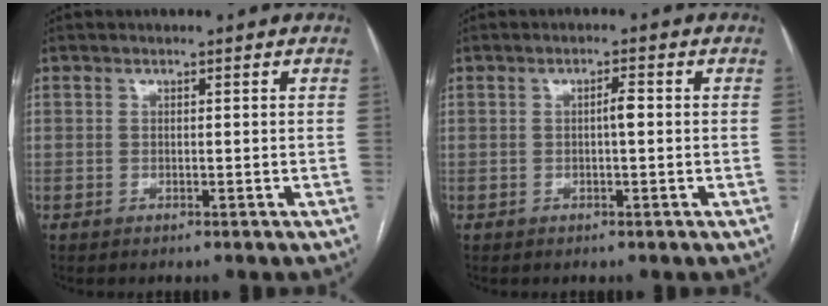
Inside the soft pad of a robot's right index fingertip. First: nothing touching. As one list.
[{"total": 1.7, "force": [-0.1, 0.2, 1.7], "torque": [-0.026, 0.004, -0.002]}]